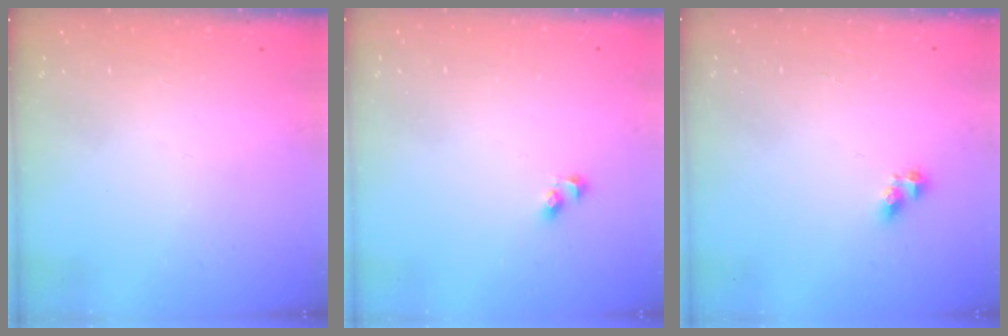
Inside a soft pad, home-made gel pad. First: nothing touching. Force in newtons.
{"total": 2.7, "press": 2.5, "slide": 1.2}
{"total": 5.1, "press": 5.0, "slide": 0.4}